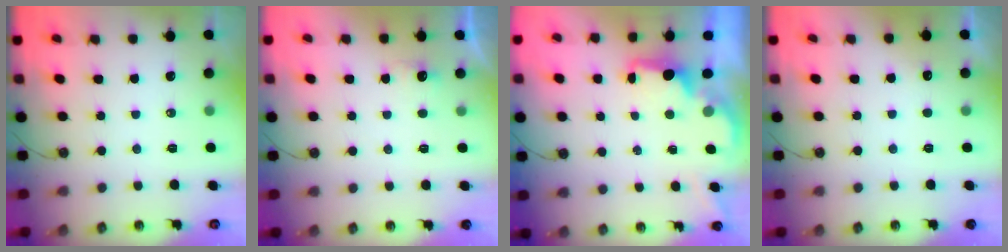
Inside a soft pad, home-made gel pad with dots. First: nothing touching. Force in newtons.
{"total": 2.2, "press": 2.0, "slide": 0.9}
{"total": 1.8, "press": 1.6, "slide": 0.8}
{"total": 3.7, "press": 3.6, "slide": 1.0}